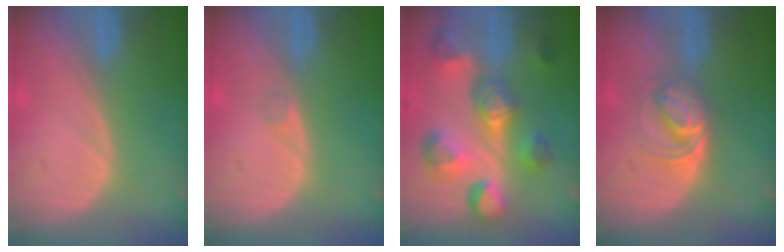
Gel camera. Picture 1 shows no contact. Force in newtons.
{"total": 0.8, "press": 0.8, "slide": 0.1}
{"total": 10.9, "press": 10.0, "slide": 4.4}
{"total": 5.5, "press": 5.4, "slide": 1.3}